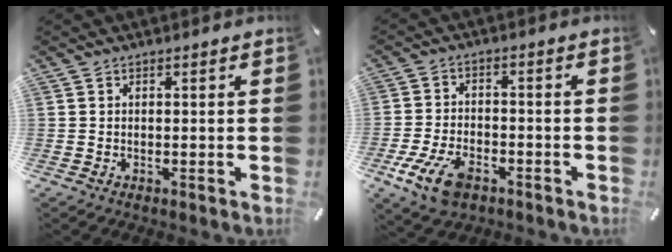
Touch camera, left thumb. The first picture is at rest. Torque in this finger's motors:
{"motor_torque": [0.52, 1.99, 0.92, 0.69, 0.23]}